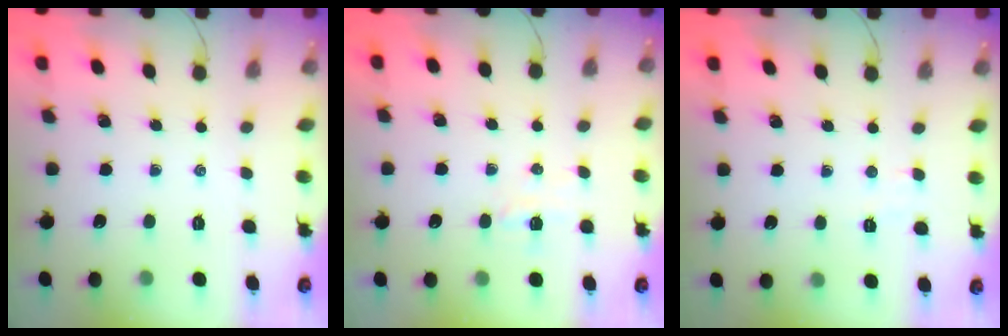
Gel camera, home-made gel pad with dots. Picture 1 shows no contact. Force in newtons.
{"total": 3.5, "press": 3.4, "slide": 0.8}
{"total": 3.3, "press": 3.2, "slide": 0.9}